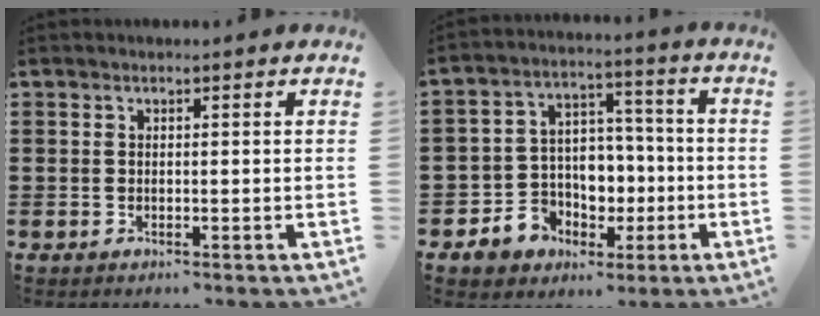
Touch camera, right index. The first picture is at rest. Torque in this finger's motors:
{"motor_torque": [0.21, 0.06, 0.21, 0.04]}